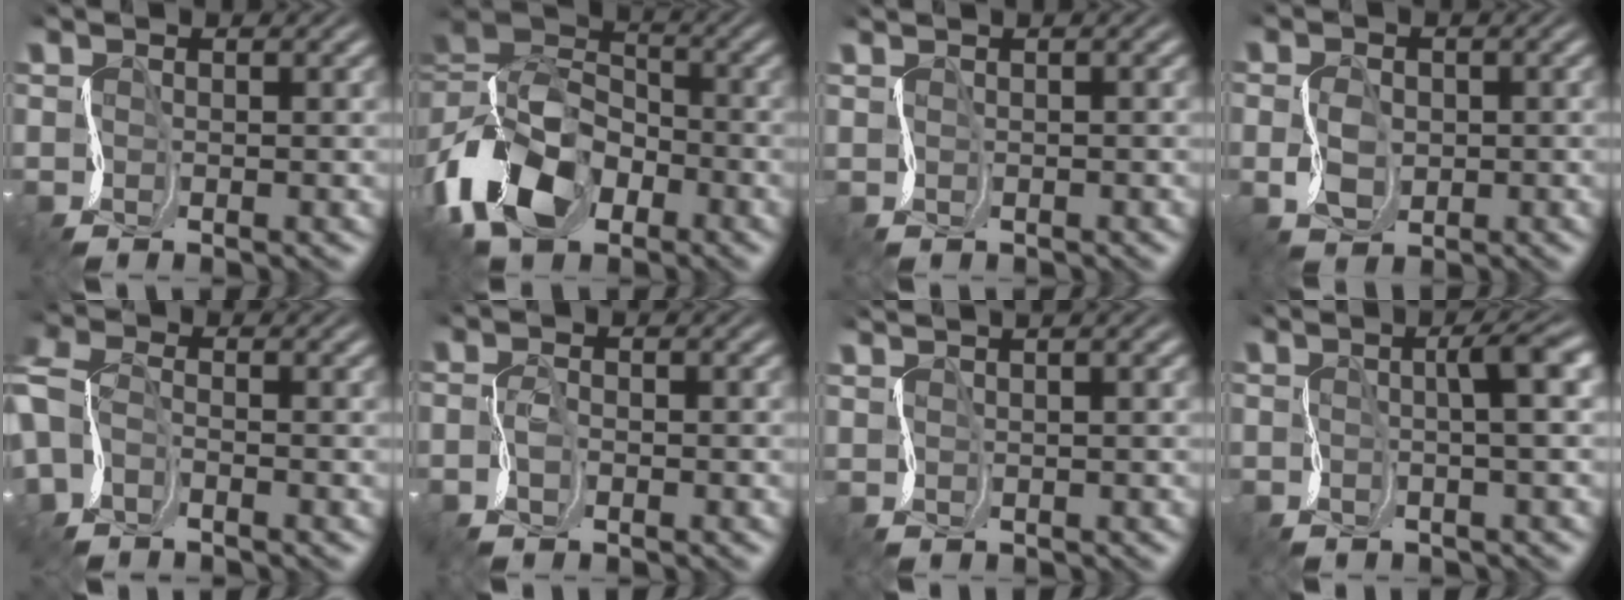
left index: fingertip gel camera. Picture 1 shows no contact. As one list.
[{"total": 10.6, "force": [-4.2, 7.2, 6.6], "torque": [-0.154, -0.006, -0.097]}, {"total": 0.8, "force": [0.4, -0.3, -0.6], "torque": [0.013, -0.002, 0.003]}, {"total": 1.3, "force": [0.2, 1.3, 0.3], "torque": [-0.029, 0.006, 0.002]}, {"total": 3.6, "force": [-1.3, 2.5, 2.2], "torque": [-0.074, 0.004, -0.027]}, {"total": 0.8, "force": [-0.7, 0.2, 0.3], "torque": [-0.024, 0.006, -0.021]}, {"total": 3.0, "force": [2.1, 1.2, 1.8], "torque": [-0.009, 0.029, 0.004]}, {"total": 2.3, "force": [0.5, 0.0, 2.3], "torque": [-0.034, 0.009, -0.003]}]